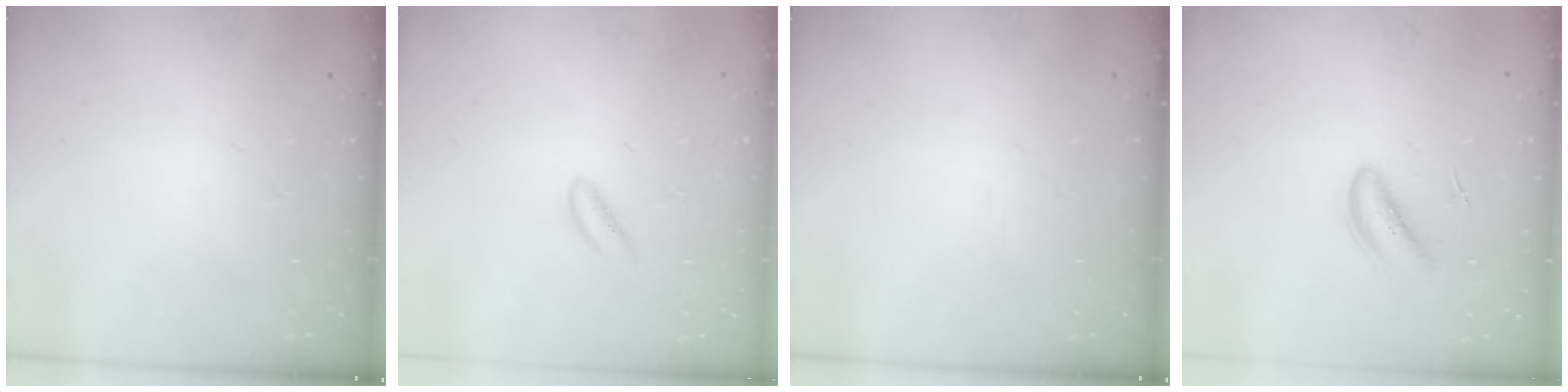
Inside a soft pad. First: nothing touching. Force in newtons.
{"total": 1.3, "press": 1.2, "slide": 0.4}
{"total": 0.0}
{"total": 2.7, "press": 2.7, "slide": 0.3}